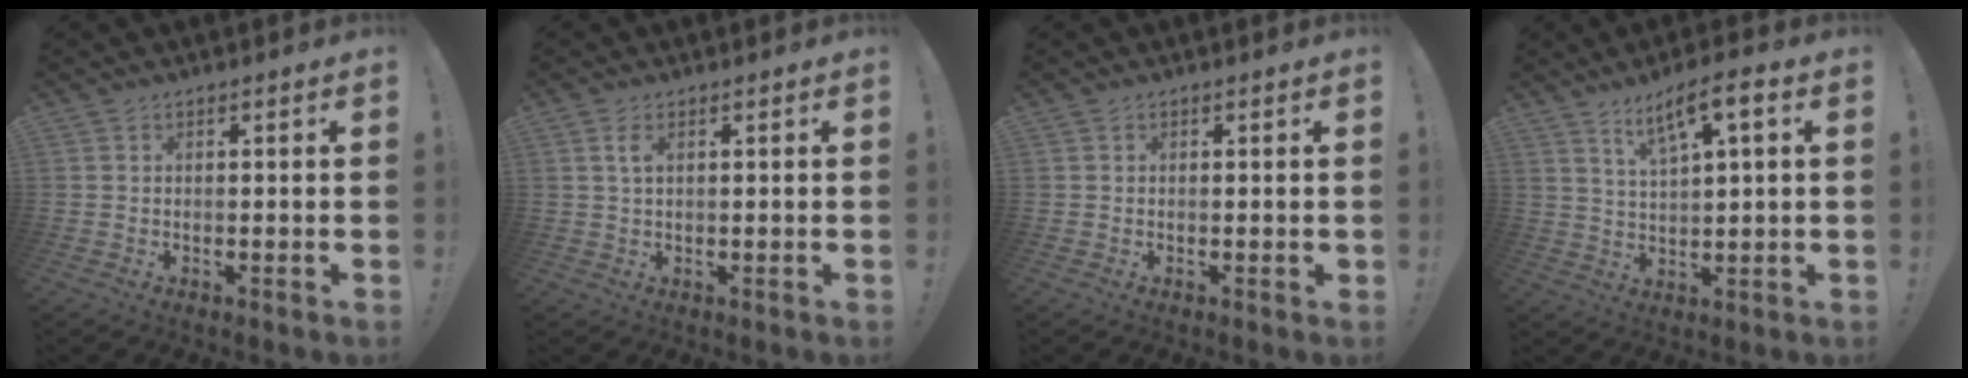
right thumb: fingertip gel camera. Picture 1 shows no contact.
{"total": 2.4, "force": [0.9, 0.8, 2.1], "torque": [-0.039, 0.000, 0.013]}
{"total": 0.6, "force": [0.0, 0.3, 0.5], "torque": [-0.010, 0.002, -0.001]}
{"total": 8.5, "force": [4.3, 1.8, 7.1], "torque": [-0.114, -0.017, 0.069]}